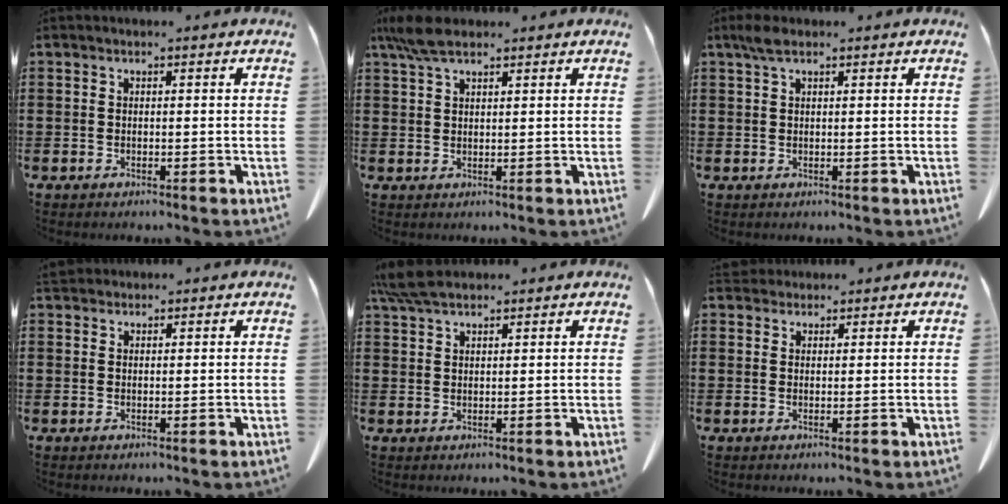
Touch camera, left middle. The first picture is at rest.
{"total": 4.9, "force": [3.3, 1.6, 3.2], "torque": [-0.072, 0.002, 0.063]}
{"total": 2.4, "force": [1.3, 0.8, 1.8], "torque": [-0.039, 0.003, 0.024]}
{"total": 1.7, "force": [1.5, 0.6, 0.4], "torque": [-0.015, 0.004, 0.031]}
{"total": 5.0, "force": [4.0, 1.3, 2.8], "torque": [-0.064, -0.002, 0.077]}
{"total": 2.0, "force": [1.9, 0.8, 0.2], "torque": [-0.010, 0.004, 0.038]}